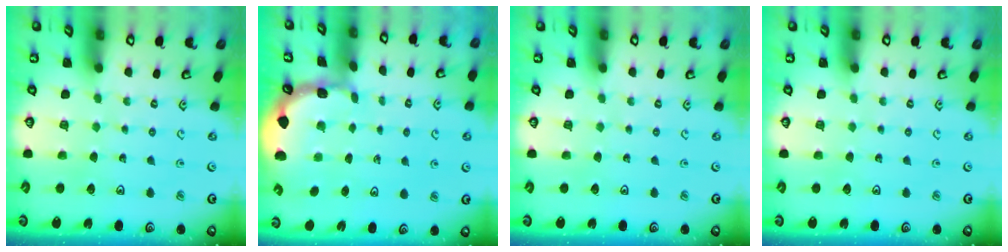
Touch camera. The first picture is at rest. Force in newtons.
{"total": 1.2, "press": 1.2, "slide": 0.1}
{"total": 0.0}
{"total": 0.0}